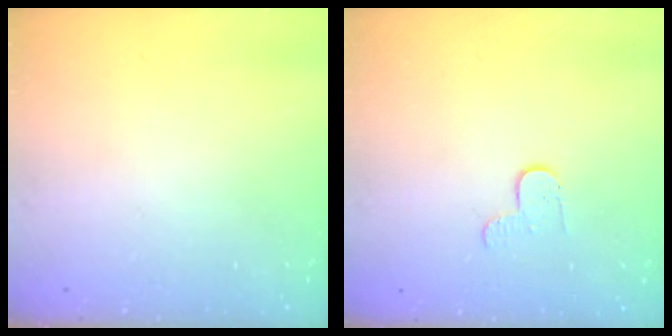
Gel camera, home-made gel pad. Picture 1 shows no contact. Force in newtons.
{"total": 4.4, "press": 4.4, "slide": 0.4}